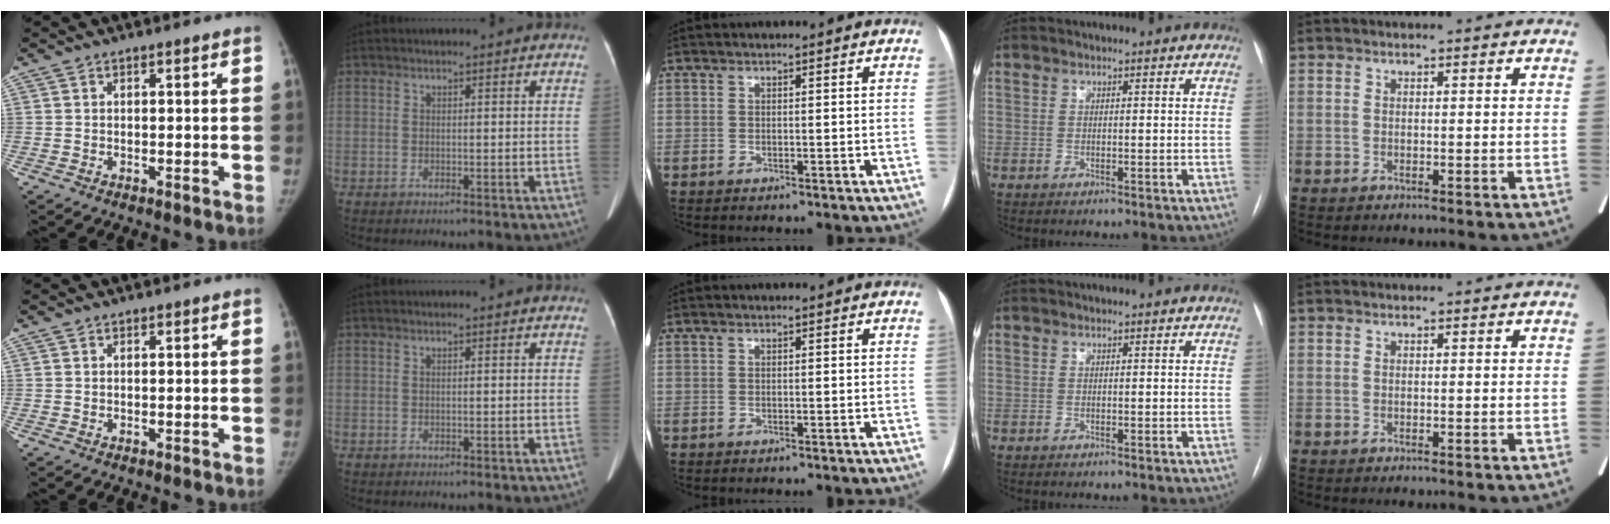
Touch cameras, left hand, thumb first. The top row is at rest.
{}